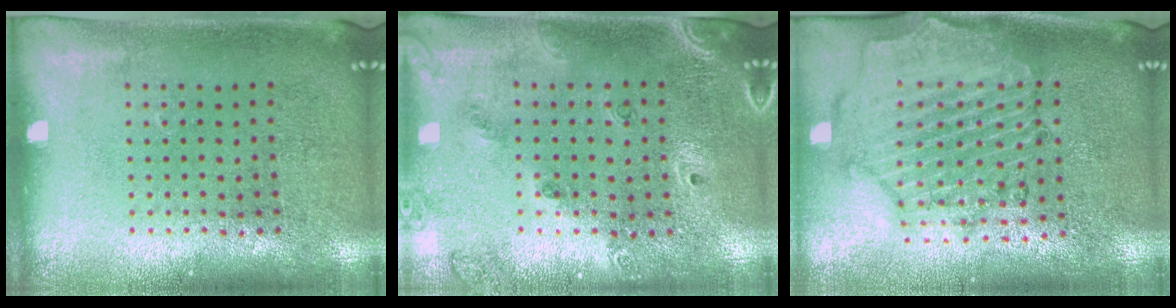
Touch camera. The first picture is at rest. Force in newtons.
{"total": 1.6, "press": 1.4, "slide": 0.8}
{"total": 1.6, "press": 1.6, "slide": 0.4}